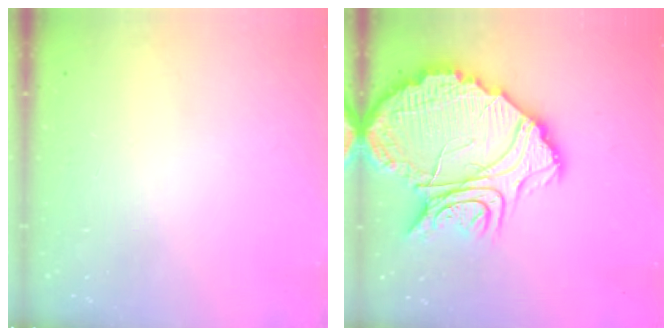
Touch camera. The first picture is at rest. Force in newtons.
{"total": 22.8, "press": 22.7, "slide": 2.3}